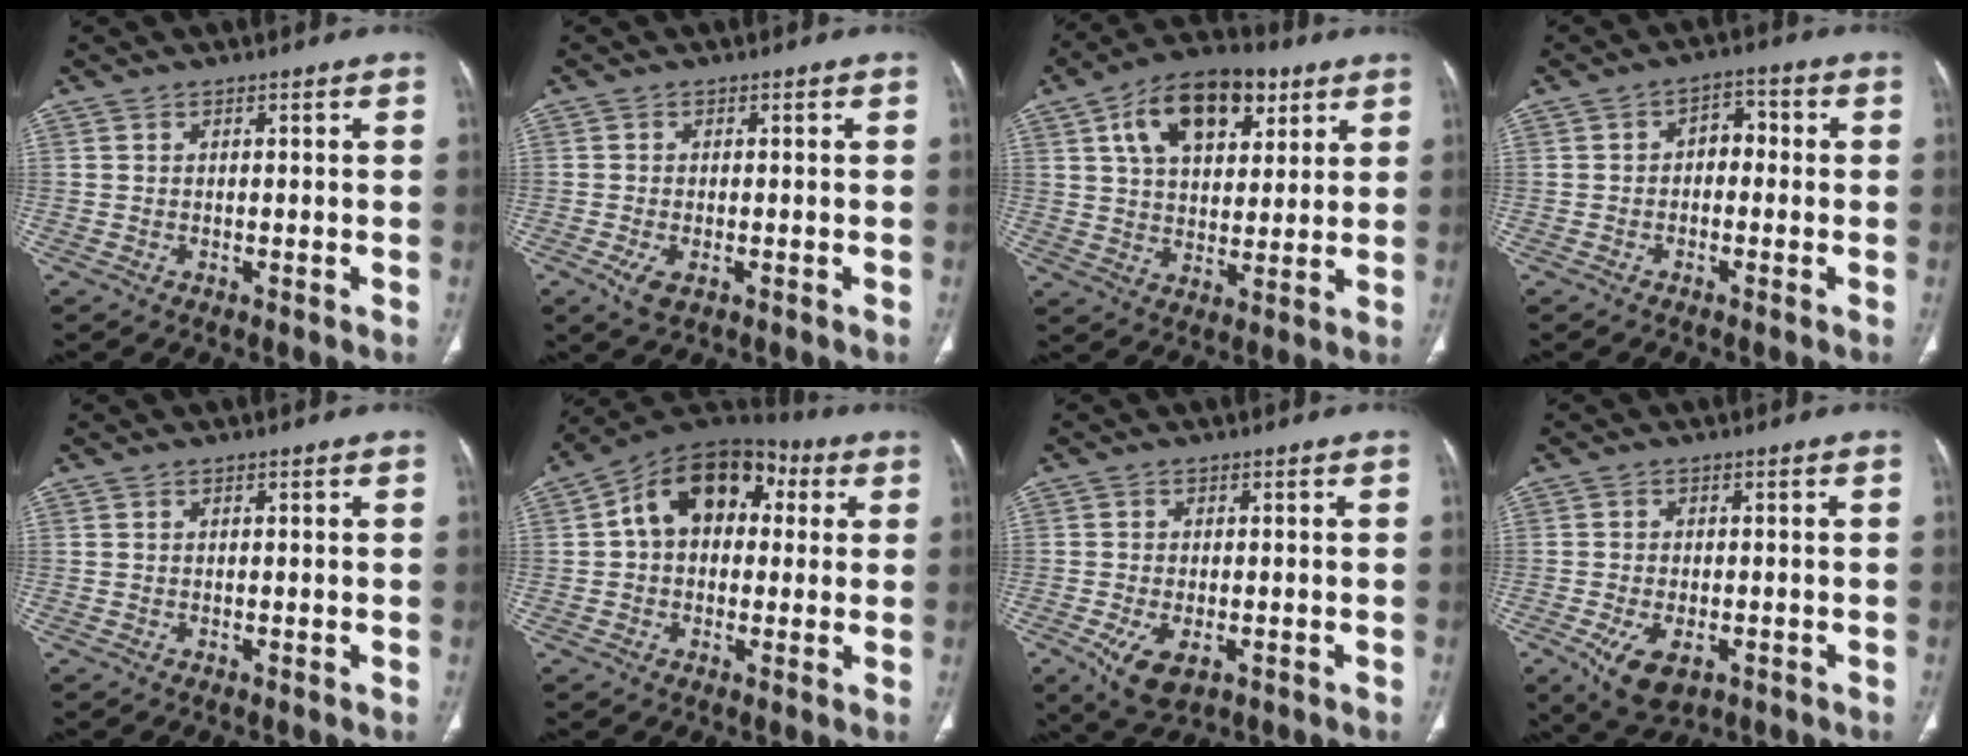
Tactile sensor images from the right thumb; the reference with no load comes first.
{"total": 3.3, "force": [-1.3, 1.6, 2.6], "torque": [-0.056, -0.005, -0.020]}
{"total": 16.5, "force": [7.3, 9.4, 11.4], "torque": [-0.149, -0.009, 0.119]}
{"total": 4.1, "force": [-0.4, 2.9, 2.9], "torque": [-0.029, 0.021, -0.020]}
{"total": 0.0}
{"total": 15.3, "force": [3.4, 10.5, 10.6], "torque": [-0.129, 0.036, 0.044]}
{"total": 6.9, "force": [-2.6, 3.6, 5.3], "torque": [-0.099, -0.006, -0.034]}
{"total": 7.8, "force": [-3.2, 4.3, 5.7], "torque": [-0.099, -0.003, -0.044]}